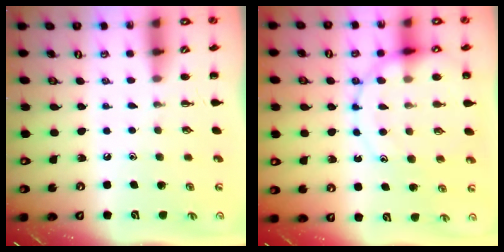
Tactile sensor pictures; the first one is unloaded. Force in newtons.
{"total": 15.5, "press": 15.2, "slide": 3.0}